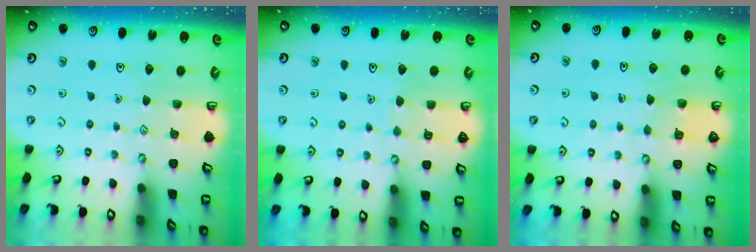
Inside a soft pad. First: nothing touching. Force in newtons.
{"total": 3.4, "press": 3.4, "slide": 0.1}
{"total": 2.2, "press": 2.2, "slide": 0.0}